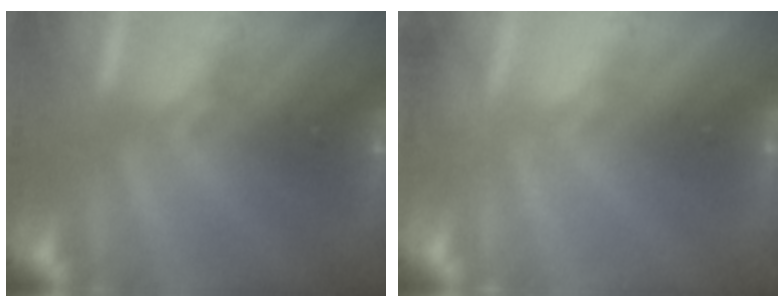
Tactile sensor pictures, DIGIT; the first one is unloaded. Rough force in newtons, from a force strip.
{"total": 2.8}